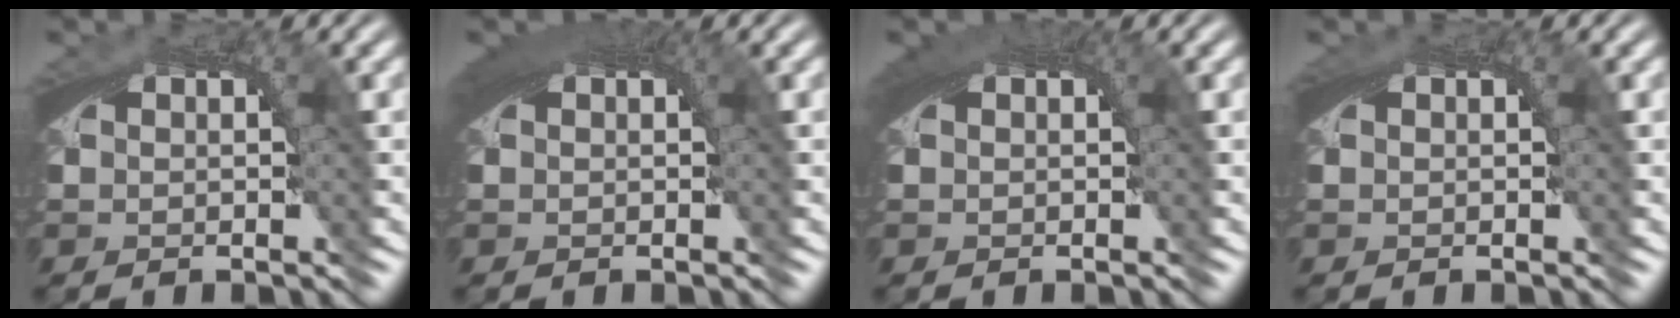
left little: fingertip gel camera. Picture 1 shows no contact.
{"total": 2.6, "force": [1.1, 0.6, 2.3], "torque": [-0.024, 0.010, 0.015]}
{"total": 2.2, "force": [0.9, 0.4, 1.9], "torque": [-0.022, 0.007, 0.013]}
{"total": 0.8, "force": [0.3, 0.0, 0.8], "torque": [-0.012, 0.001, 0.005]}